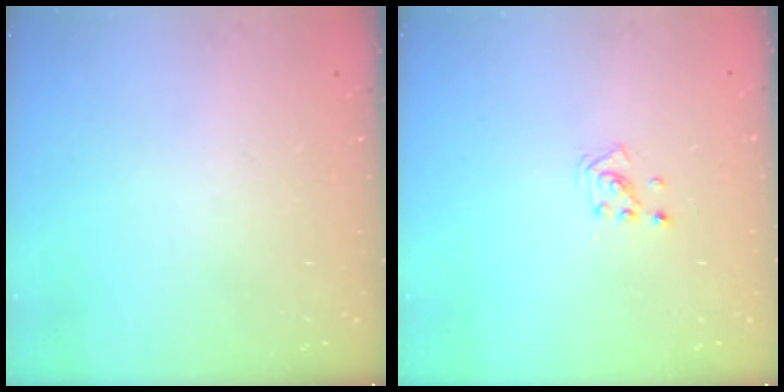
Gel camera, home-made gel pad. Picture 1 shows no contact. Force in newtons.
{"total": 1.9, "press": 1.9, "slide": 0.1}